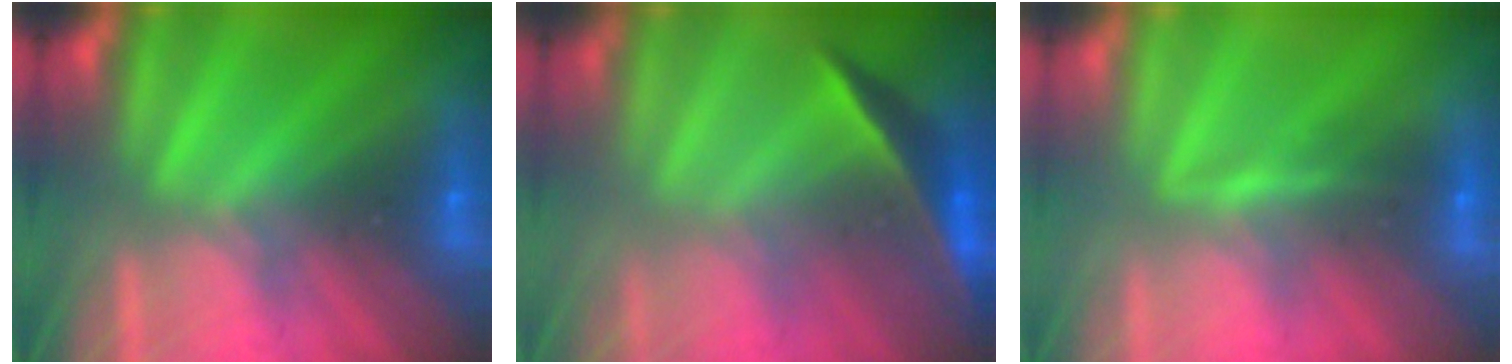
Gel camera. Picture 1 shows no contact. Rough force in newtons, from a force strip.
{"total": 1.8}
{"total": 3.5}